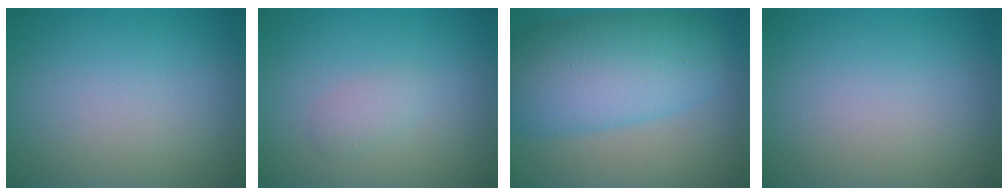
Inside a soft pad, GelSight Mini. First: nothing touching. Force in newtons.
{"total": 1.2, "press": 1.2, "slide": 0.0}
{"total": 9.5, "press": 9.5, "slide": 0.2}
{"total": 0.0}